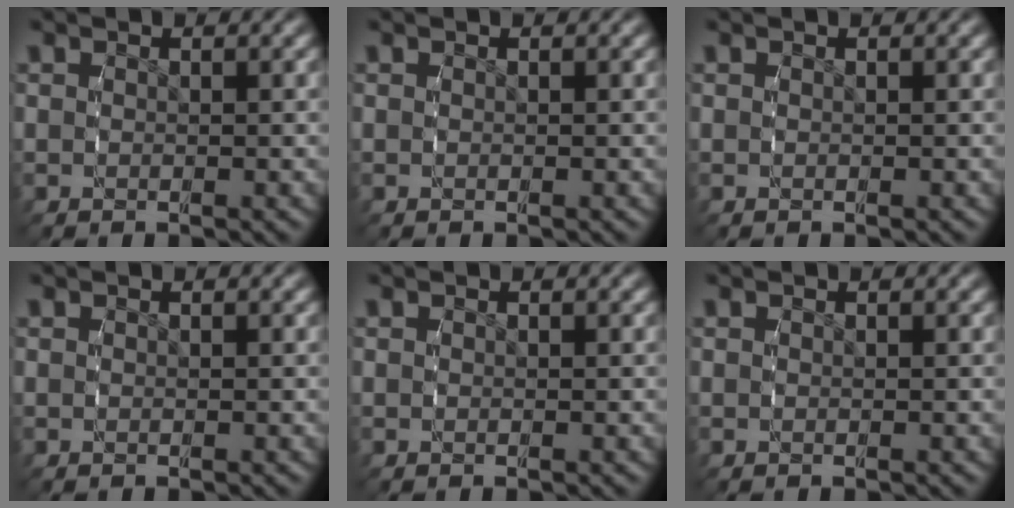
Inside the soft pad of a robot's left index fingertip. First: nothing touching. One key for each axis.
{"total": 0.0}
{"total": 0.0}
{"total": 0.0}
{"total": 0.0}
{"total": 0.0}